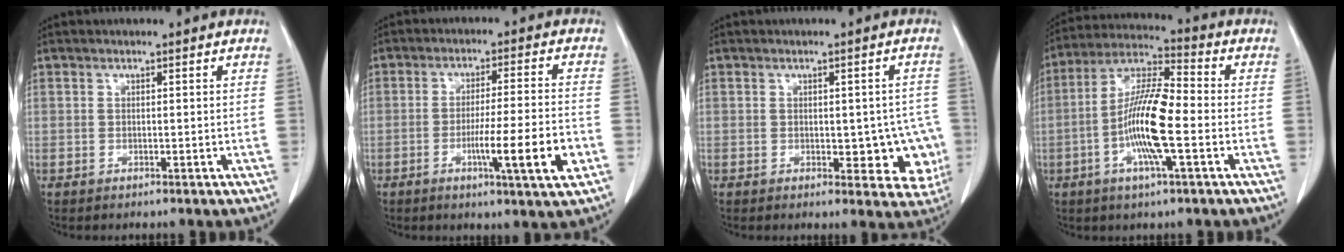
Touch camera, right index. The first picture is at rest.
{"total": 10.1, "force": [-3.4, -0.4, 9.5], "torque": [-0.152, -0.014, -0.055]}
{"total": 7.6, "force": [-1.1, 4.0, 6.4], "torque": [-0.046, 0.010, -0.006]}
{"total": 12.8, "force": [-3.0, 1.7, 12.3], "torque": [-0.241, 0.002, -0.063]}